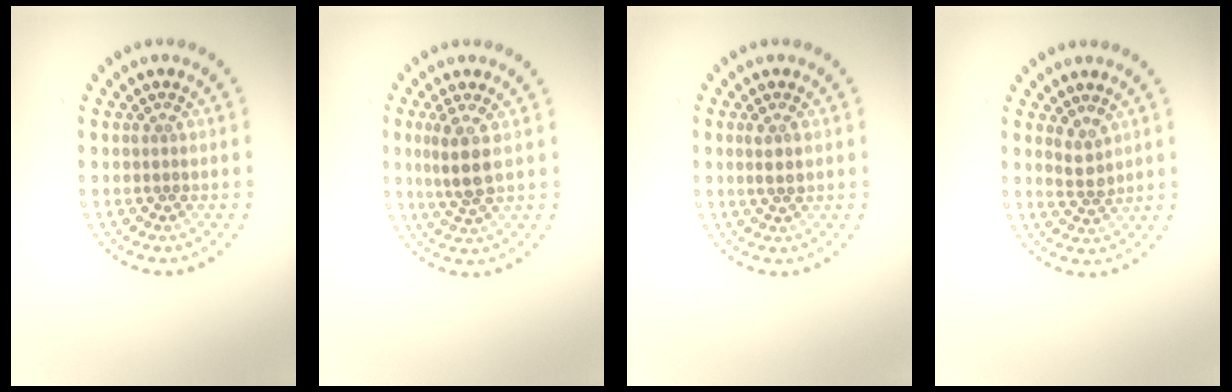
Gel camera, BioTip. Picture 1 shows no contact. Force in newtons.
{"total": 2.8, "press": 2.6, "slide": 1.2}
{"total": 1.5, "press": 1.4, "slide": 0.4}
{"total": 1.7, "press": 1.4, "slide": 1.0}